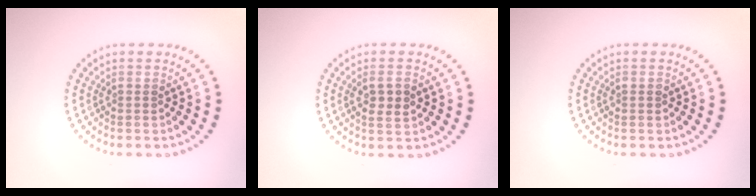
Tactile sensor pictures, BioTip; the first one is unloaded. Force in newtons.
{"total": 2.4, "press": 2.4, "slide": 0.3}
{"total": 0.7, "press": 0.7, "slide": 0.1}